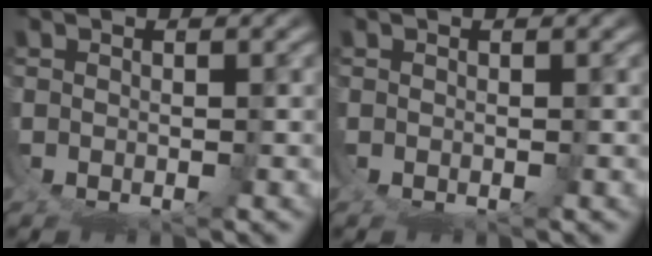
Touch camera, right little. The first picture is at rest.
{"total": 0.0}